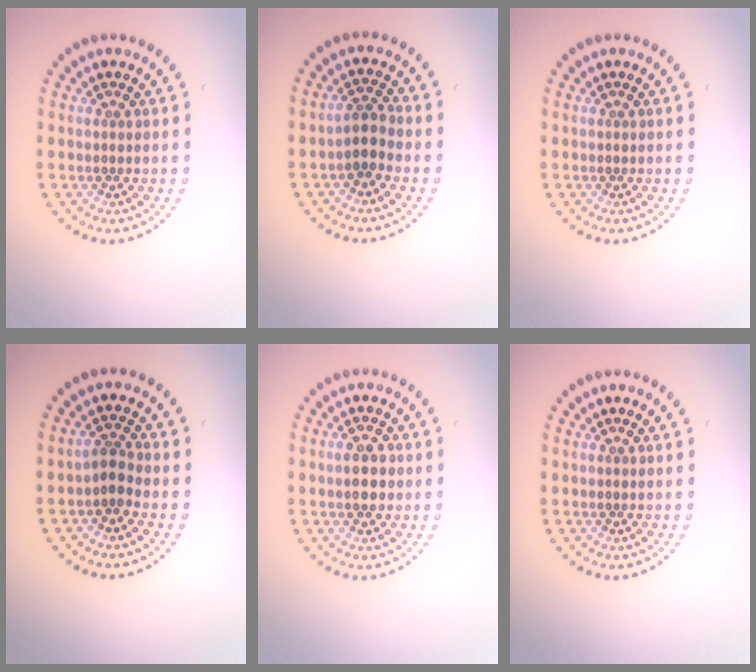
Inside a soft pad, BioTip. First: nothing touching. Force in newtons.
{"total": 2.2, "press": 1.8, "slide": 1.2}
{"total": 0.0}
{"total": 1.6, "press": 1.3, "slide": 1.0}
{"total": 2.6, "press": 2.6, "slide": 0.1}
{"total": 0.0}